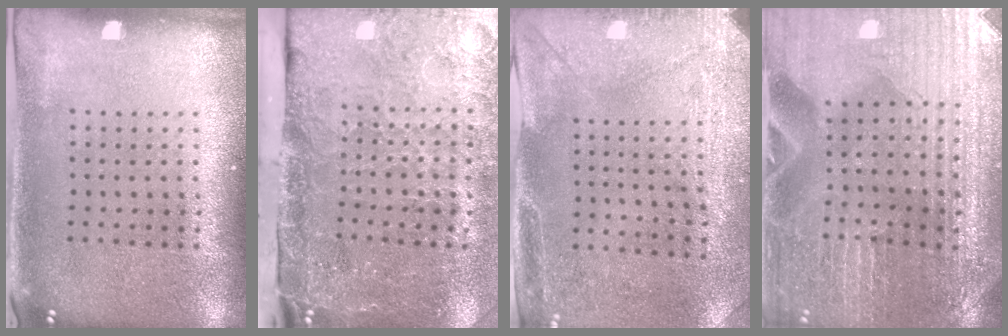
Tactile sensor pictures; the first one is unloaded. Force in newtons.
{"total": 4.9, "press": 3.7, "slide": 3.3}
{"total": 2.9, "press": 2.3, "slide": 1.8}
{"total": 2.9, "press": 2.8, "slide": 0.3}